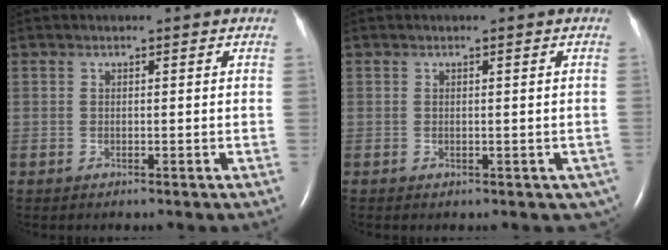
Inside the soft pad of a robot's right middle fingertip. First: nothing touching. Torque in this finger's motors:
{"motor_torque": [0.03, -0.02, 0.10, 0.02]}